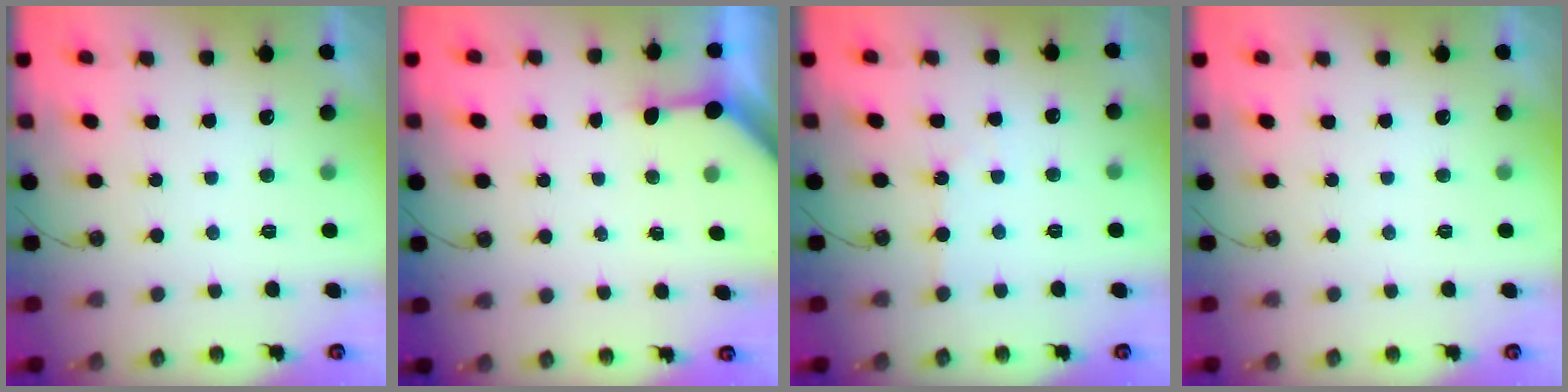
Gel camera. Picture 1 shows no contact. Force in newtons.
{"total": 3.4, "press": 3.4, "slide": 0.3}
{"total": 2.3, "press": 2.2, "slide": 0.4}
{"total": 0.0}